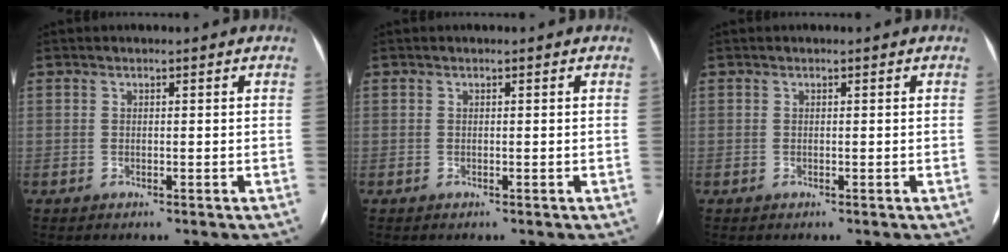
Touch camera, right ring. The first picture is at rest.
{"total": 0.0}
{"total": 0.0}